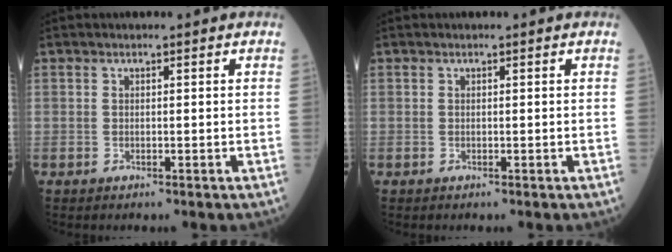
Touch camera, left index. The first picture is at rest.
{"total": 0.0}